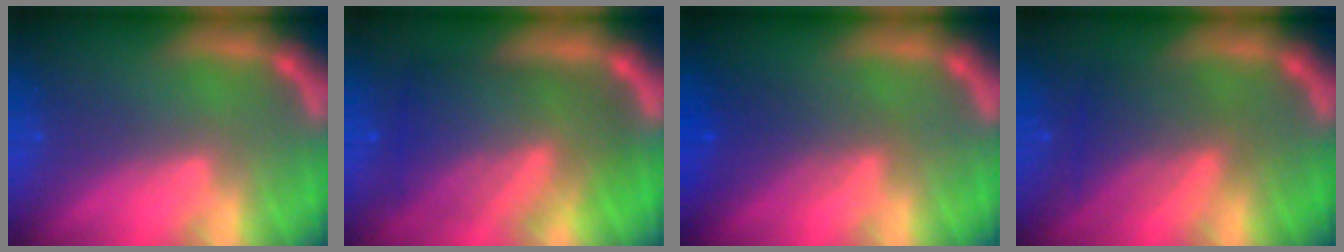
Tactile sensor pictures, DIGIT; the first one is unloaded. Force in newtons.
{"total": 9.4}
{"total": 3.5}
{"total": 4.5}